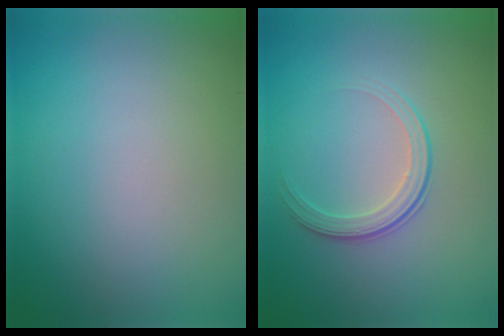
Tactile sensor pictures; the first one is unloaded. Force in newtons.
{"total": 2.1, "press": 1.5, "slide": 1.5}